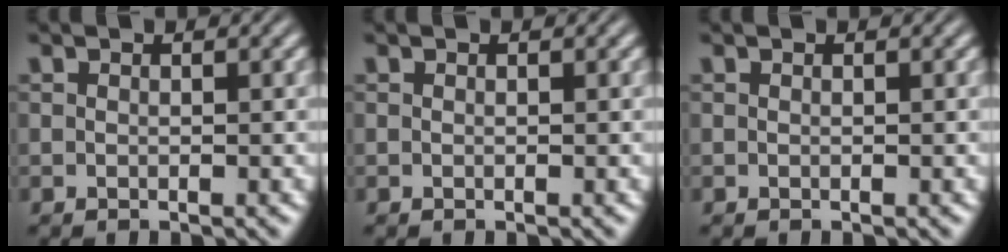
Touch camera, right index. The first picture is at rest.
{"total": 0.0}
{"total": 0.0}